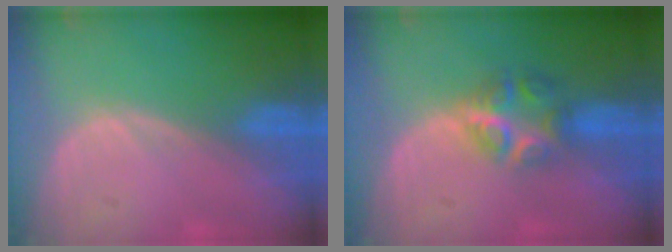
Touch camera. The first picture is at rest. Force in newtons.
{"total": 6.2, "press": 5.5, "slide": 2.8}